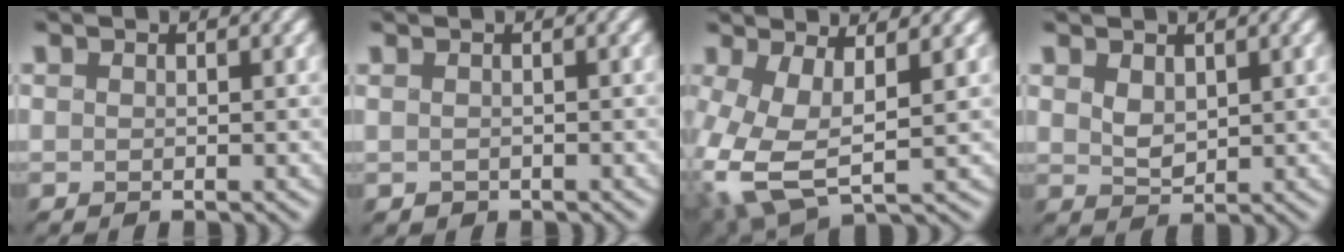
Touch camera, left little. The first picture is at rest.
{"total": 0.0}
{"total": 7.0, "force": [-1.1, 3.4, 6.0], "torque": [-0.134, -0.003, -0.024]}
{"total": 1.8, "force": [0.6, 1.2, 1.2], "torque": [-0.025, -0.004, 0.015]}